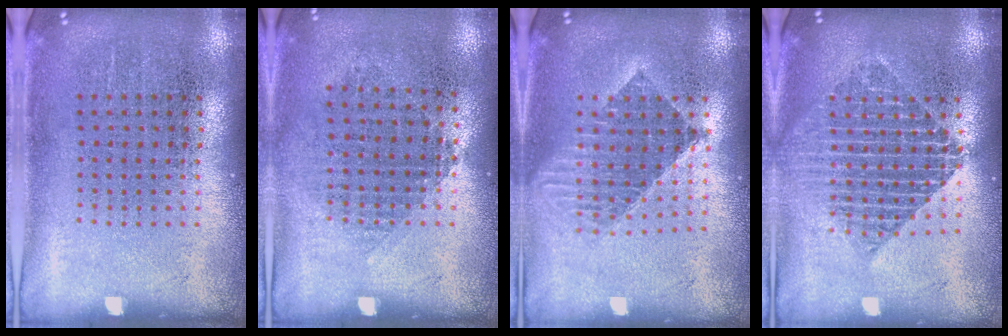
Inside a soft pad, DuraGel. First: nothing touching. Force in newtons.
{"total": 0.9, "press": 0.8, "slide": 0.4}
{"total": 1.6, "press": 1.3, "slide": 0.9}
{"total": 1.9, "press": 1.6, "slide": 1.0}